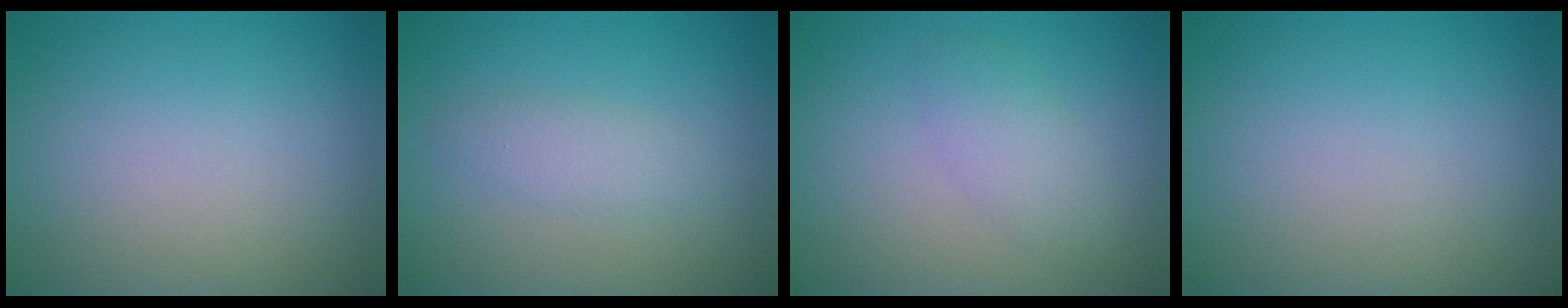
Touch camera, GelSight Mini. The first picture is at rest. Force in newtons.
{"total": 1.8, "press": 1.8, "slide": 0.1}
{"total": 2.3, "press": 2.3, "slide": 0.0}
{"total": 0.0}